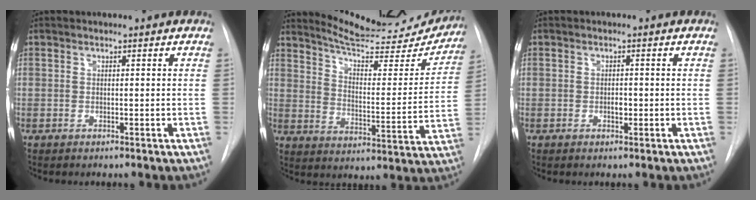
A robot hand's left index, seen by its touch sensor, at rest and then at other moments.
{"total": 20.5, "force": [19.4, 3.2, 5.8], "torque": [-0.079, -0.055, 0.254]}
{"total": 1.0, "force": [-0.2, 0.6, 0.8], "torque": [-0.015, 0.001, -0.003]}